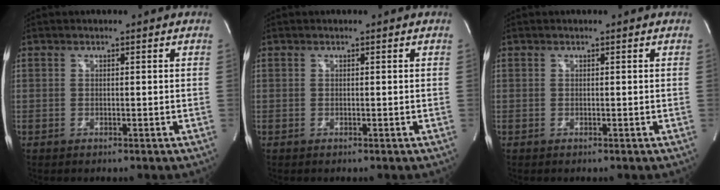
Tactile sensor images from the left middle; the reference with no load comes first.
{"total": 0.0}
{"total": 0.0}